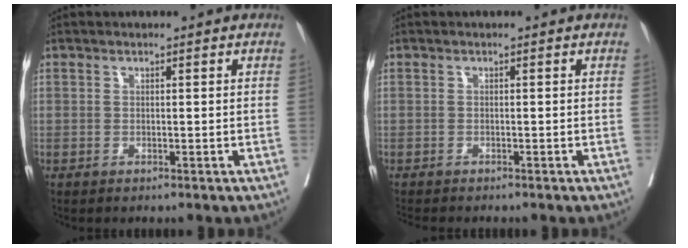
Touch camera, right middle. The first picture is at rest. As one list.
[{"total": 4.1, "force": [-3.7, 0.6, 1.6], "torque": [-0.027, -0.010, -0.054]}]